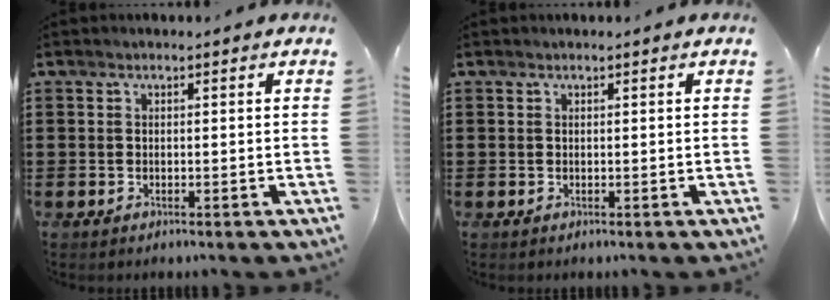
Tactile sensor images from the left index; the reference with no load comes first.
{"total": 0.0}